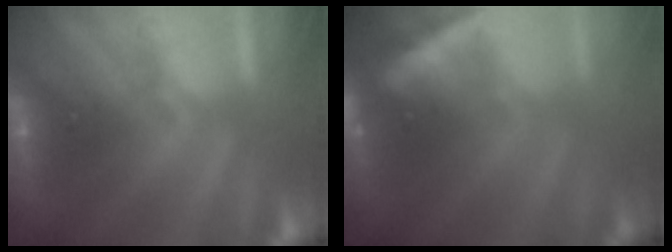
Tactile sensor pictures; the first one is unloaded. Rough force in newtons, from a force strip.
{"total": 2.2}